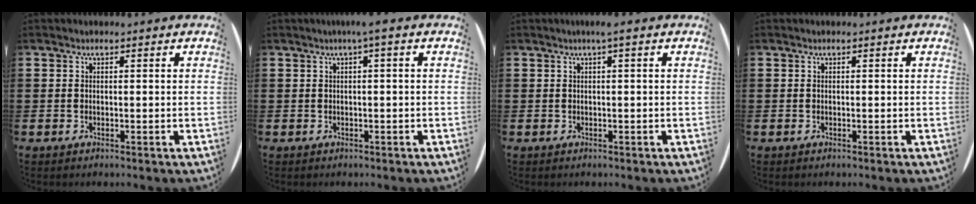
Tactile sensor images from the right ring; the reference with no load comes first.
{"total": 1.0, "force": [-0.2, -0.2, 1.0], "torque": [-0.016, -0.003, -0.005]}
{"total": 0.8, "force": [0.1, -0.1, 0.8], "torque": [-0.011, -0.003, 0.000]}
{"total": 0.0}